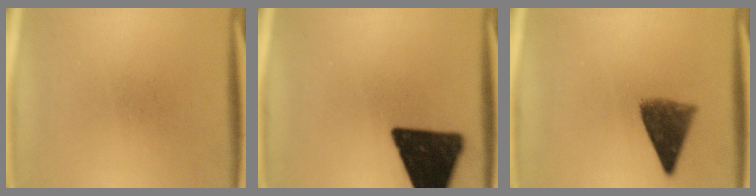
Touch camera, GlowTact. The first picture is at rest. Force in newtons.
{"total": 18.4}
{"total": 7.1}